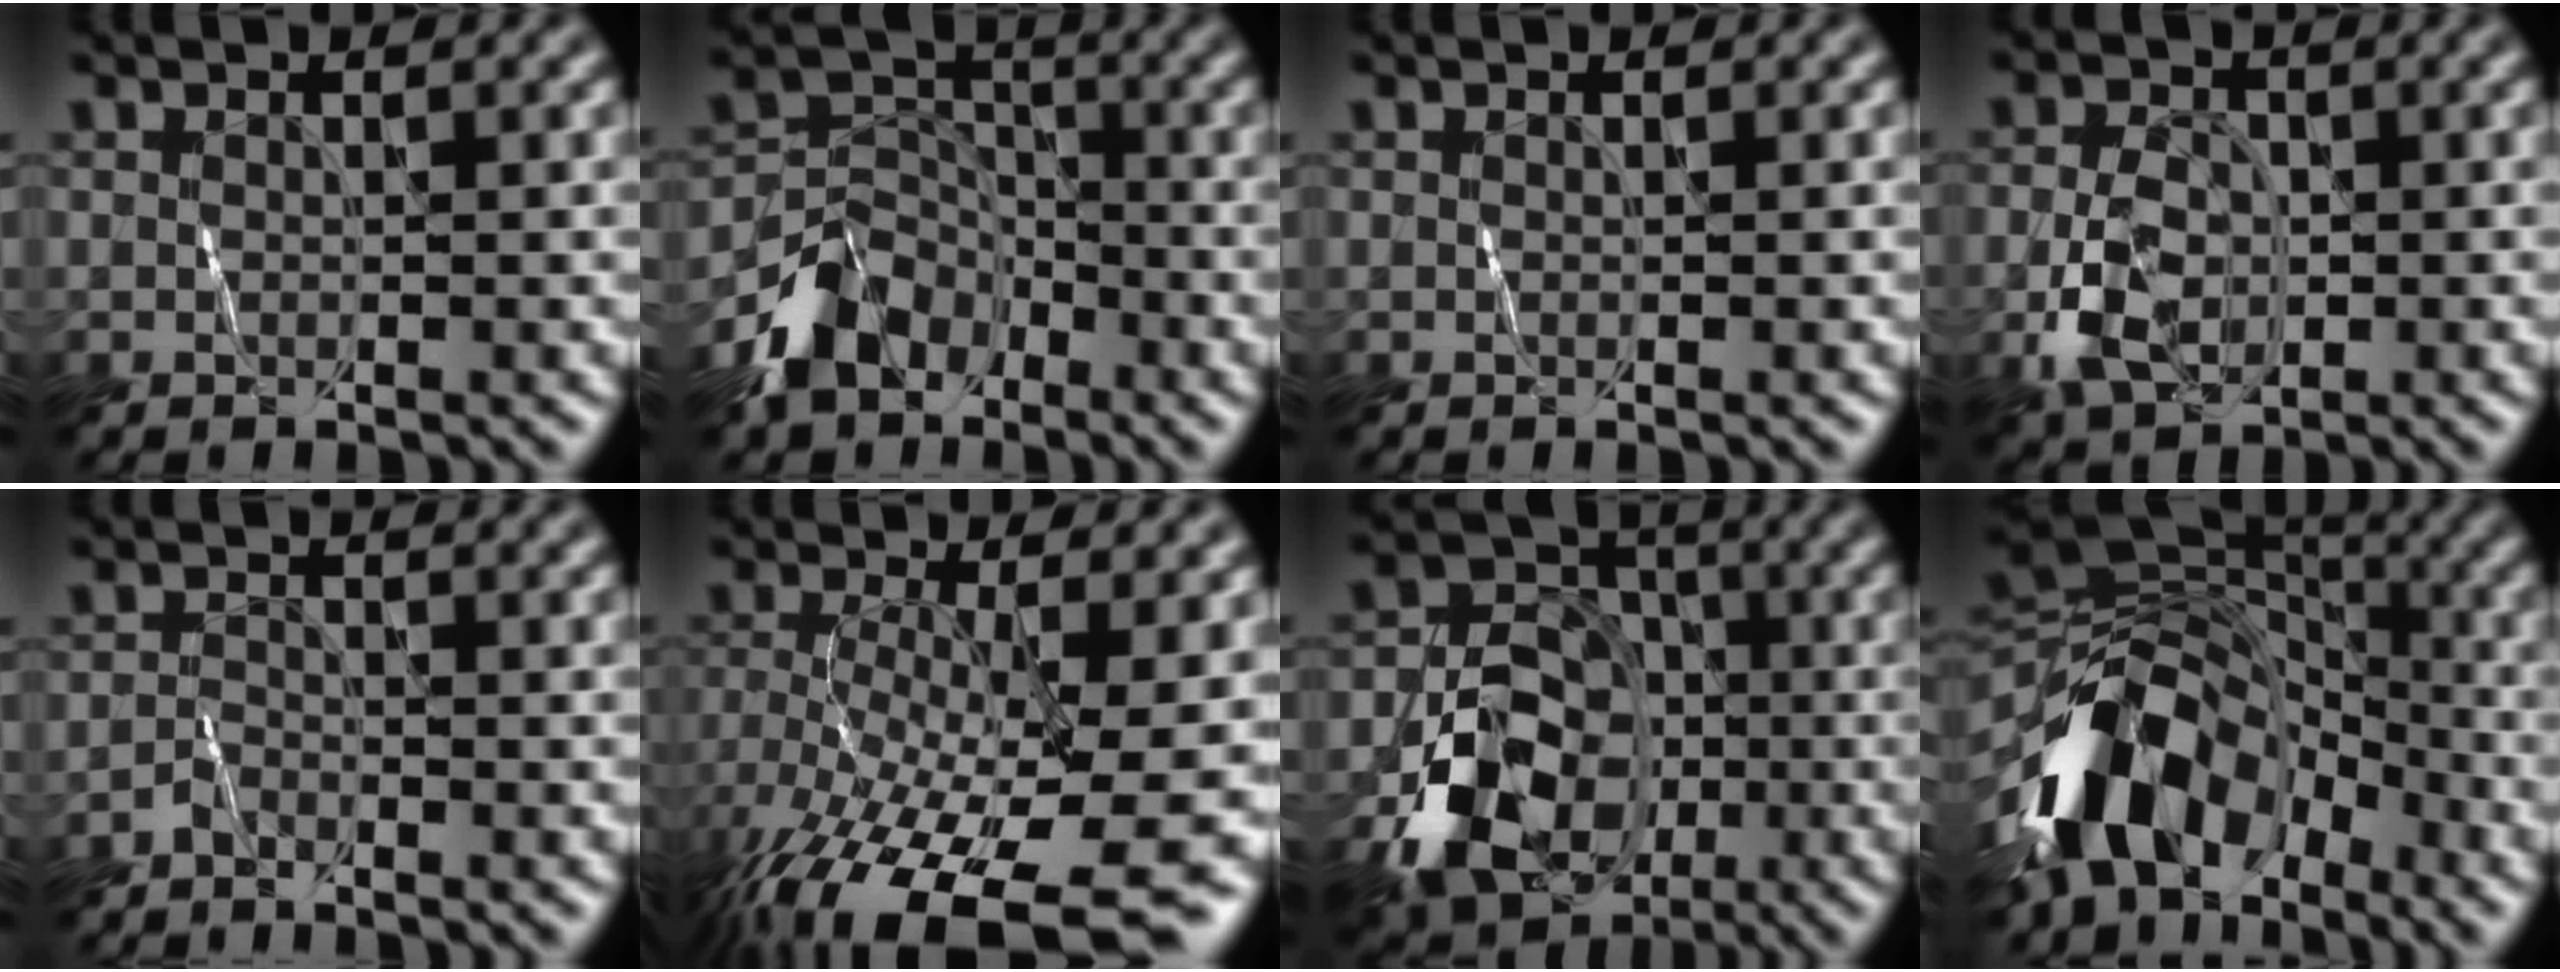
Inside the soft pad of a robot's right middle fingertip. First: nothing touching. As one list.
[{"total": 5.1, "force": [-3.6, 3.4, 1.3], "torque": [-0.024, 0.000, -0.074]}, {"total": 0.0}, {"total": 4.4, "force": [-1.0, 3.3, 2.7], "torque": [-0.063, 0.000, -0.021]}, {"total": 1.1, "force": [-1.1, 0.1, 0.1], "torque": [-0.004, 0.002, -0.024]}, {"total": 13.9, "force": [-7.1, 5.1, 10.8], "torque": [-0.216, -0.034, -0.108]}, {"total": 8.6, "force": [-3.4, 6.7, 4.2], "torque": [-0.070, -0.006, -0.064]}, {"total": 11.2, "force": [-6.2, 6.7, 6.5], "torque": [-0.112, 0.010, -0.126]}]